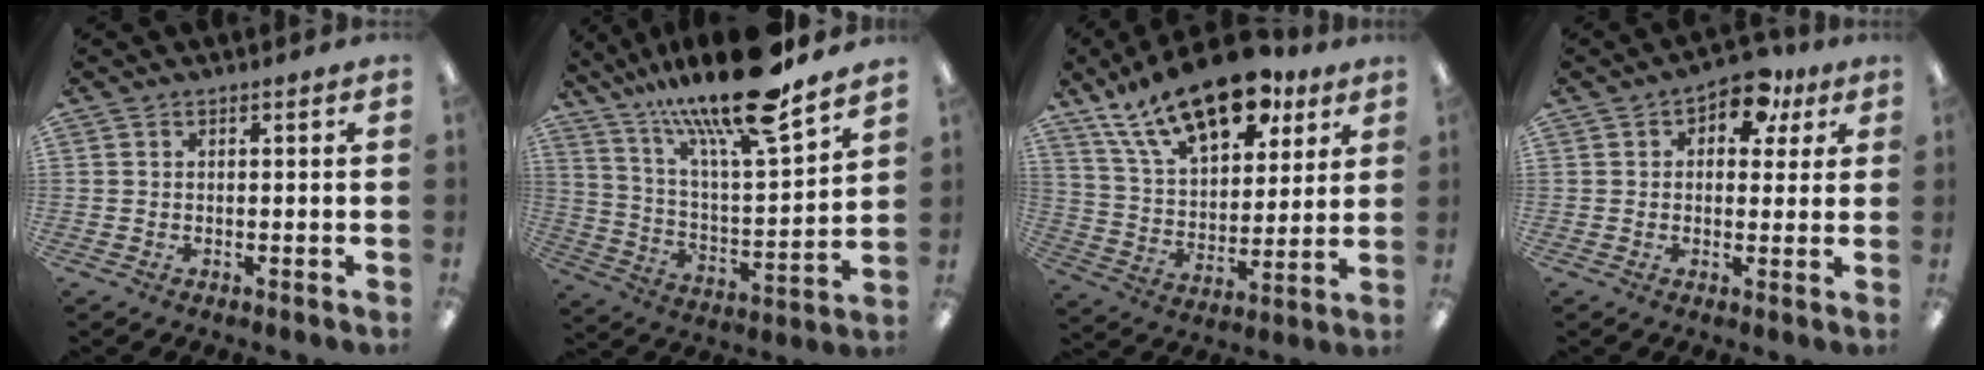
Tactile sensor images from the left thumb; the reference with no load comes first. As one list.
[{"total": 21.3, "force": [17.0, 4.1, 12.2], "torque": [-0.215, -0.109, 0.282]}, {"total": 21.6, "force": [14.4, 9.8, 12.7], "torque": [-0.220, -0.070, 0.254]}, {"total": 8.7, "force": [4.5, 5.2, 5.4], "torque": [-0.060, -0.014, 0.073]}]